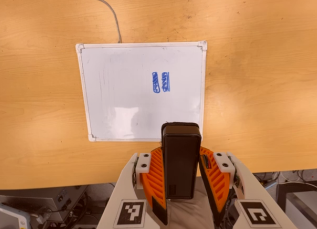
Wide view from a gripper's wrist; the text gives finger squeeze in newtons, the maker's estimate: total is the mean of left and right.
{"total": 5.6, "left": 4.1, "right": 7.1}